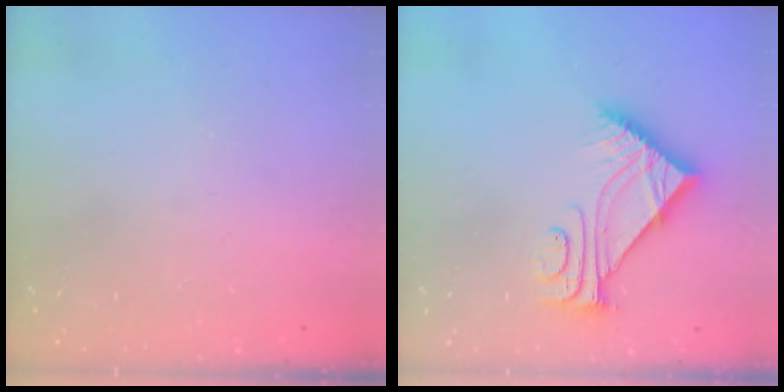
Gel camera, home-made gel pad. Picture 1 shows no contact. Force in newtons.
{"total": 8.9, "press": 8.9, "slide": 0.2}